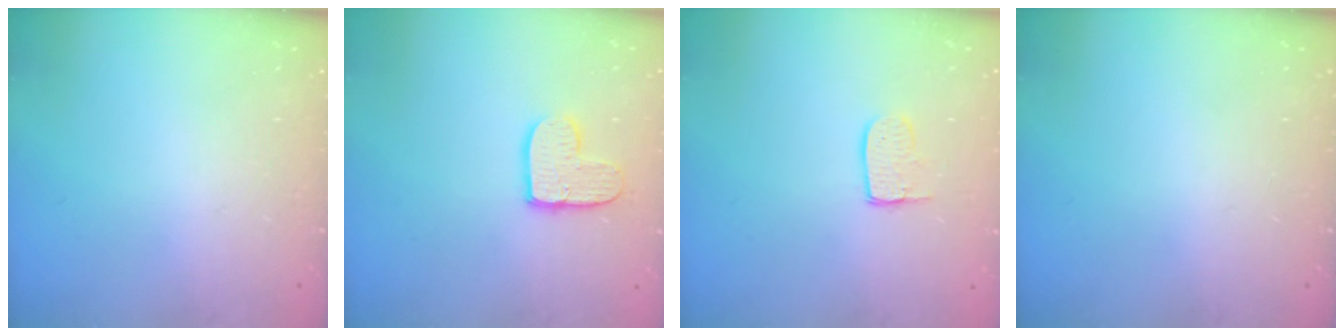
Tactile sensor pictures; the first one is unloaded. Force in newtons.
{"total": 9.4, "press": 9.3, "slide": 0.7}
{"total": 6.3, "press": 6.3, "slide": 0.5}
{"total": 0.0}